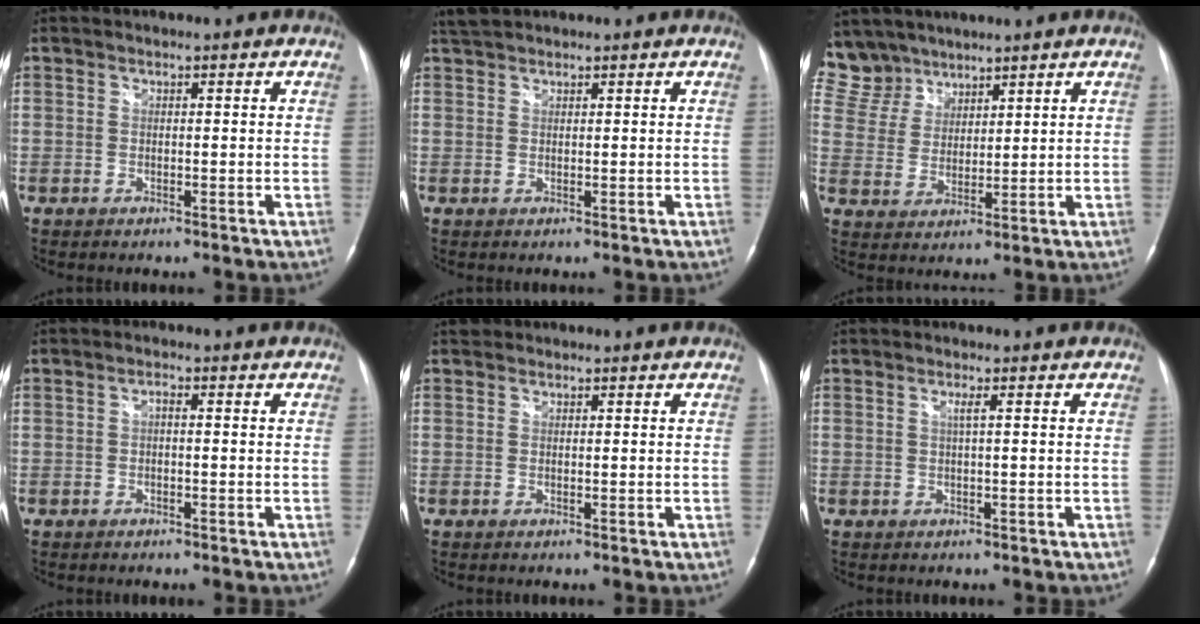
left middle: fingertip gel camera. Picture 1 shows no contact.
{"total": 2.4, "force": [2.2, 0.6, 0.7], "torque": [-0.017, 0.017, 0.043]}
{"total": 8.3, "force": [7.1, 4.3, 0.0], "torque": [-0.006, 0.010, 0.153]}
{"total": 1.0, "force": [-0.1, 0.4, 0.9], "torque": [-0.016, 0.004, -0.004]}
{"total": 0.7, "force": [0.6, 0.5, -0.1], "torque": [0.000, 0.009, 0.008]}
{"total": 1.0, "force": [0.2, -0.2, 0.9], "torque": [-0.021, 0.002, 0.003]}